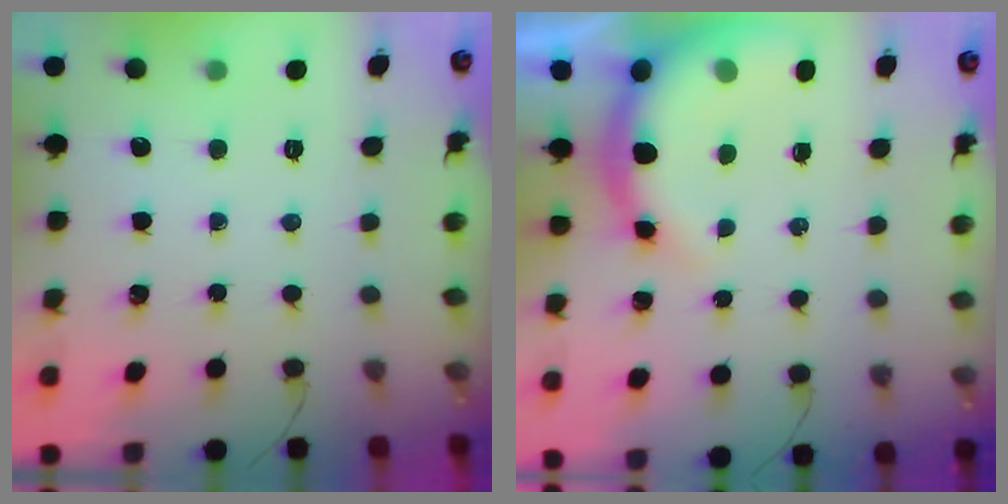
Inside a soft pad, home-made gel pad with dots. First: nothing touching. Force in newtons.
{"total": 7.0, "press": 6.8, "slide": 1.5}